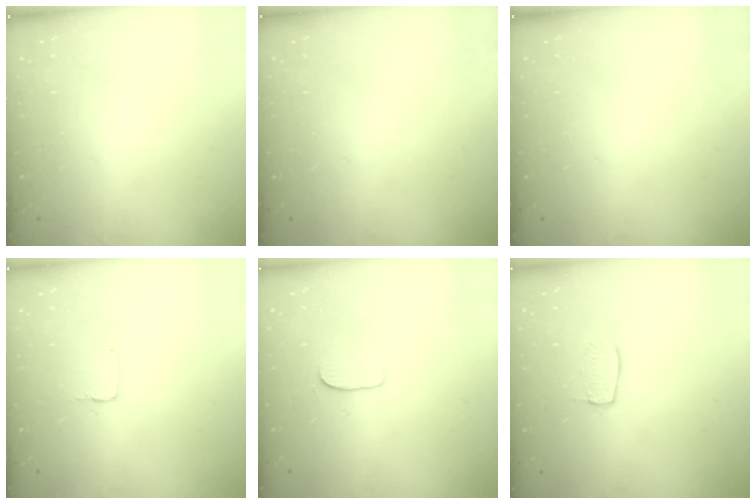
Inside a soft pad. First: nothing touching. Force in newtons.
{"total": 0.0}
{"total": 0.0}
{"total": 1.0, "press": 1.0, "slide": 0.1}
{"total": 4.8, "press": 4.7, "slide": 0.6}
{"total": 6.8, "press": 6.8, "slide": 0.4}